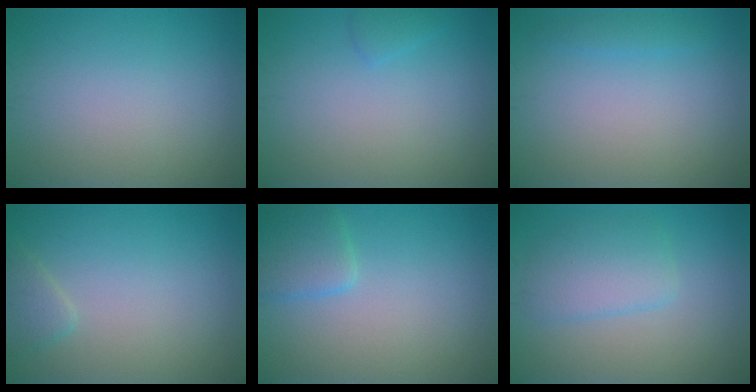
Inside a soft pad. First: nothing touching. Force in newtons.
{"total": 0.9, "press": 0.9, "slide": 0.1}
{"total": 1.0, "press": 1.0, "slide": 0.1}
{"total": 1.6, "press": 1.6, "slide": 0.1}
{"total": 2.5, "press": 2.5, "slide": 0.2}
{"total": 3.3, "press": 3.3, "slide": 0.1}